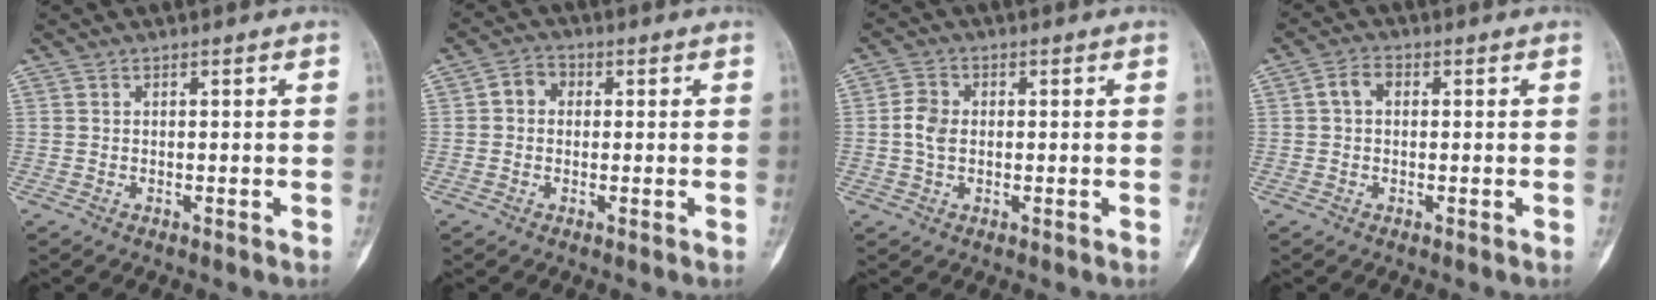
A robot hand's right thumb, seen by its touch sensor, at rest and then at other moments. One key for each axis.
{"total": 3.7, "fx": 0.3, "fy": 3.1, "fz": 1.9, "tx": -0.015, "ty": 0.011, "tz": -0.003}
{"total": 3.9, "fx": -0.1, "fy": 2.8, "fz": 2.7, "tx": -0.054, "ty": 0.007, "tz": -0.007}
{"total": 3.1, "fx": 0.4, "fy": 2.2, "fz": 2.2, "tx": -0.037, "ty": 0.013, "tz": 0.003}